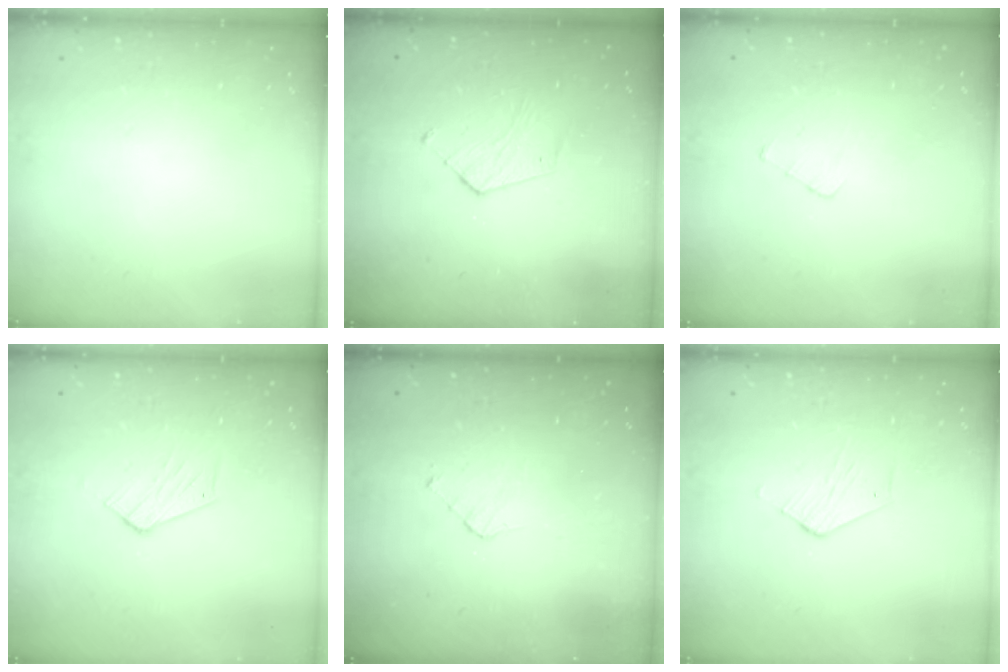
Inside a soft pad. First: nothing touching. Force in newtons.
{"total": 6.0, "press": 5.9, "slide": 0.4}
{"total": 2.7, "press": 2.7, "slide": 0.3}
{"total": 7.0, "press": 7.0, "slide": 0.4}
{"total": 3.7, "press": 3.7, "slide": 0.3}
{"total": 2.8, "press": 2.8, "slide": 0.2}